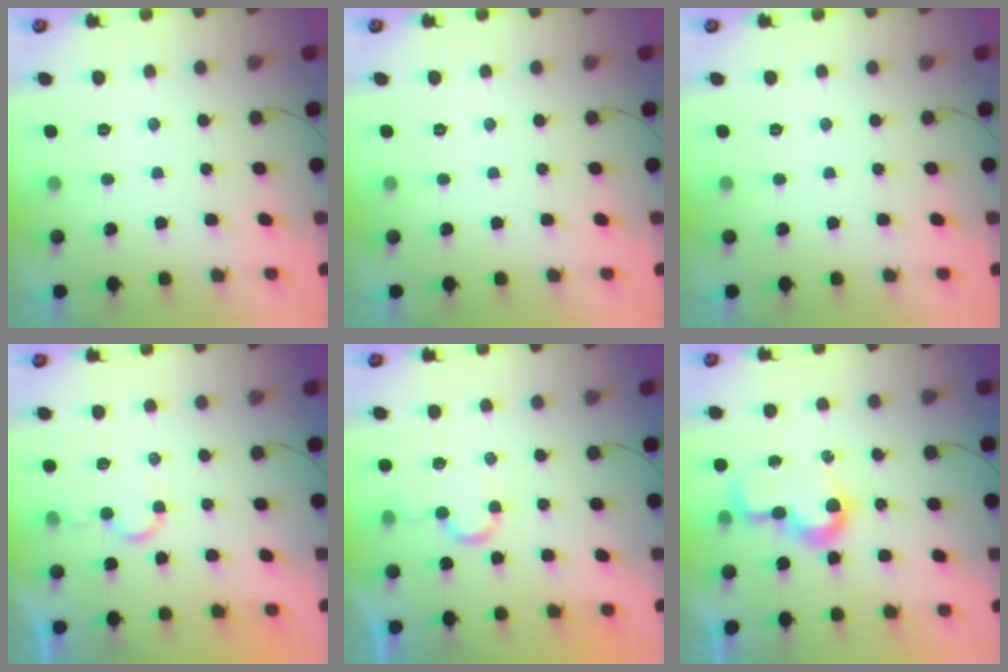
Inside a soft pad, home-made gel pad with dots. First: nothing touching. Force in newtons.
{"total": 0.0}
{"total": 0.0}
{"total": 4.2, "press": 4.2, "slide": 0.3}
{"total": 6.9, "press": 6.9, "slide": 0.6}
{"total": 8.0, "press": 8.0, "slide": 0.3}